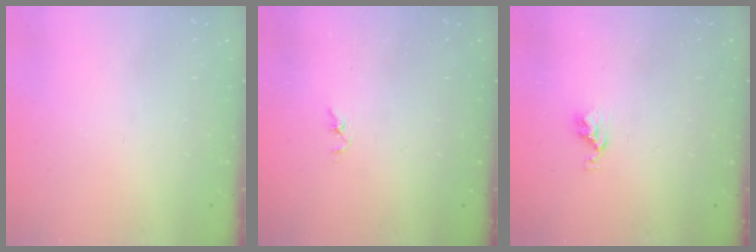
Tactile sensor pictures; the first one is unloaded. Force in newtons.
{"total": 1.2, "press": 1.1, "slide": 0.2}
{"total": 4.0, "press": 4.0, "slide": 0.5}